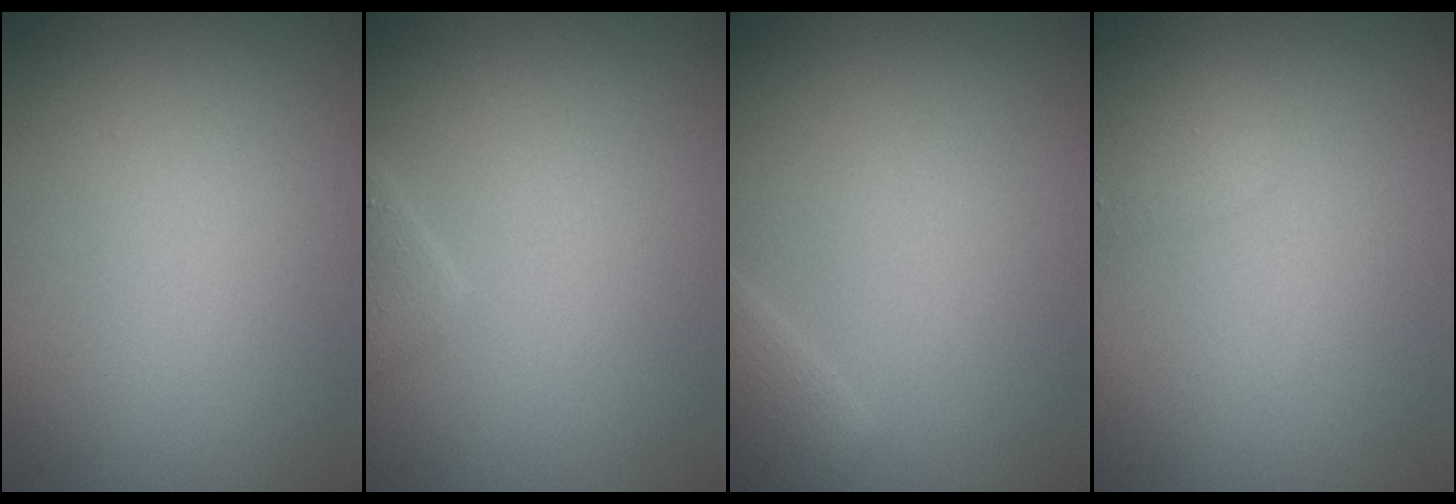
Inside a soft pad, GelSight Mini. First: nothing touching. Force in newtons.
{"total": 1.2, "press": 1.2, "slide": 0.2}
{"total": 1.6, "press": 1.6, "slide": 0.1}
{"total": 0.8, "press": 0.8, "slide": 0.1}